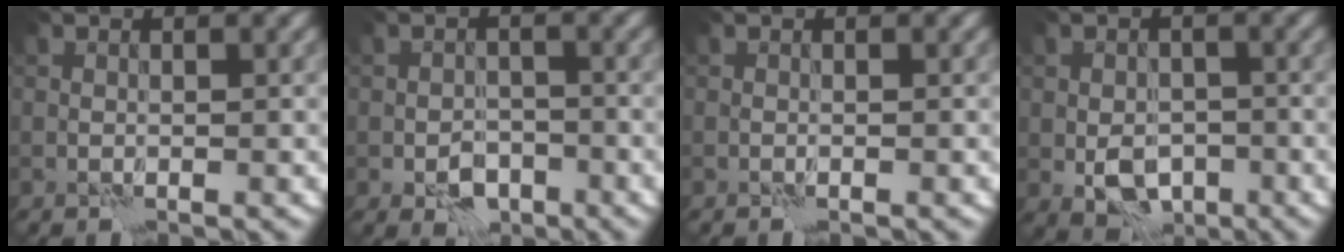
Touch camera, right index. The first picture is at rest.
{"total": 3.1, "force": [-1.6, 2.1, 1.7], "torque": [-0.023, -0.002, -0.029]}
{"total": 0.0}
{"total": 4.3, "force": [-1.5, 2.9, 2.7], "torque": [-0.042, -0.006, -0.027]}